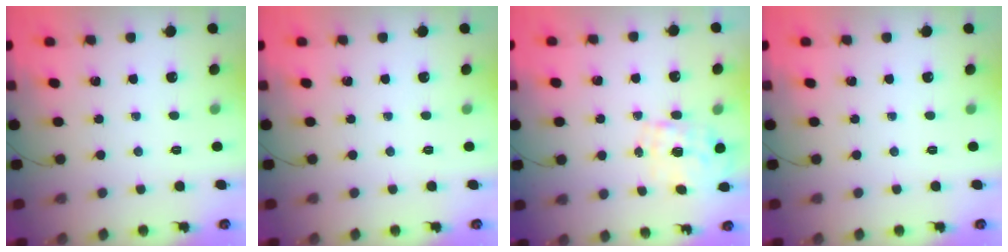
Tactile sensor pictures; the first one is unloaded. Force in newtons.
{"total": 0.0}
{"total": 1.6, "press": 1.4, "slide": 0.8}
{"total": 0.0}